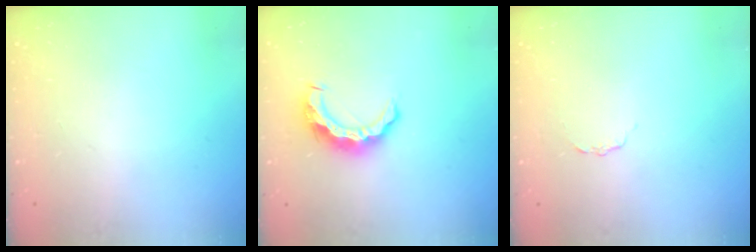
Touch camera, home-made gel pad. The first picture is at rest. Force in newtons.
{"total": 9.6, "press": 9.6, "slide": 0.6}
{"total": 2.0, "press": 2.0, "slide": 0.3}